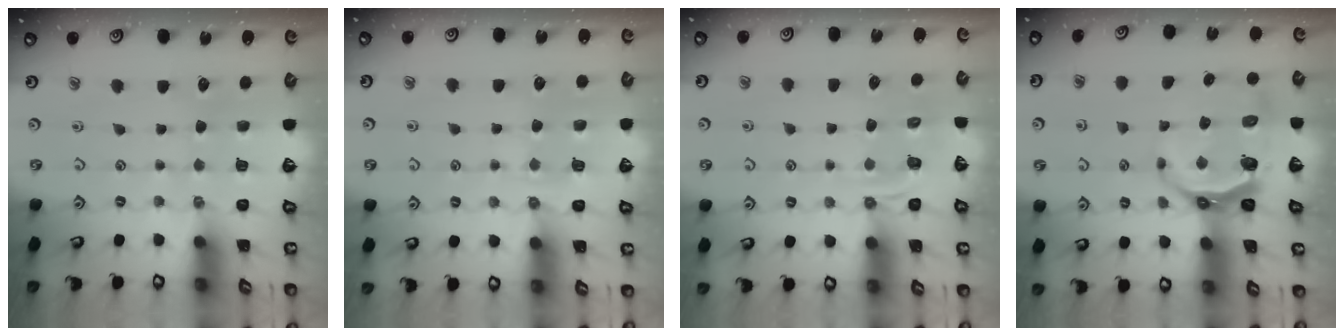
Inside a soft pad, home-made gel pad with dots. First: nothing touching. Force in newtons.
{"total": 5.6, "press": 5.5, "slide": 0.9}
{"total": 4.3, "press": 3.9, "slide": 1.7}
{"total": 7.0, "press": 6.2, "slide": 3.2}